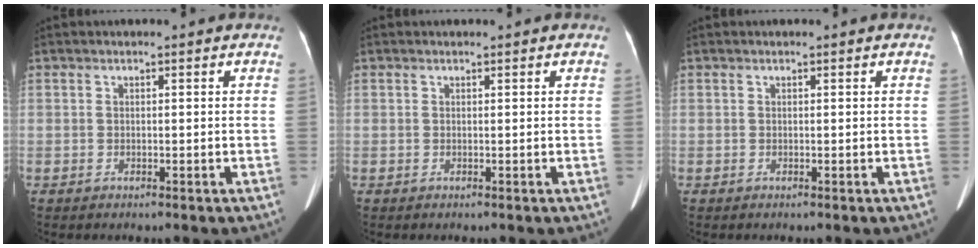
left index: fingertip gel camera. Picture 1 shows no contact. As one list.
[{"total": 0.0}, {"total": 0.0}]